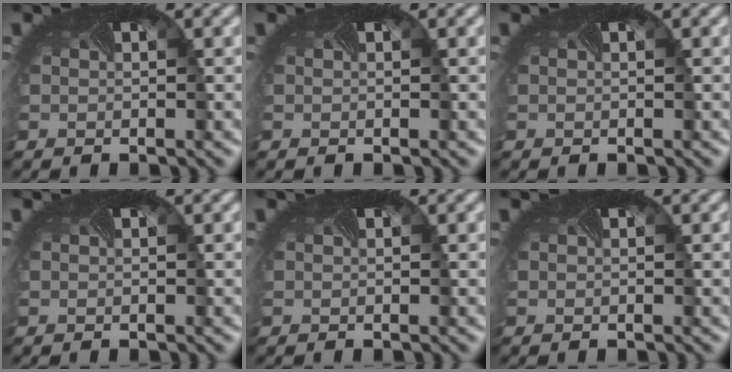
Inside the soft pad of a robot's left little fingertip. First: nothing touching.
{"total": 0.0}
{"total": 0.0}
{"total": 0.0}
{"total": 0.0}
{"total": 0.0}